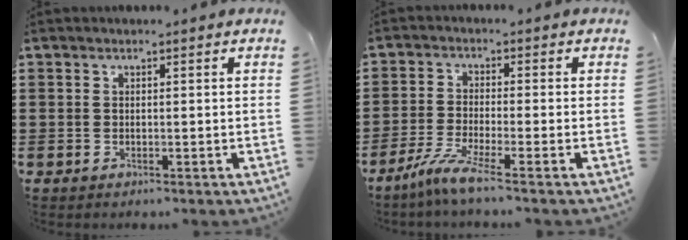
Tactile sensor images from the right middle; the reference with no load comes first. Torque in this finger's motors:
{"motor_torque": [2.14, 0.00, 0.30, 0.06]}